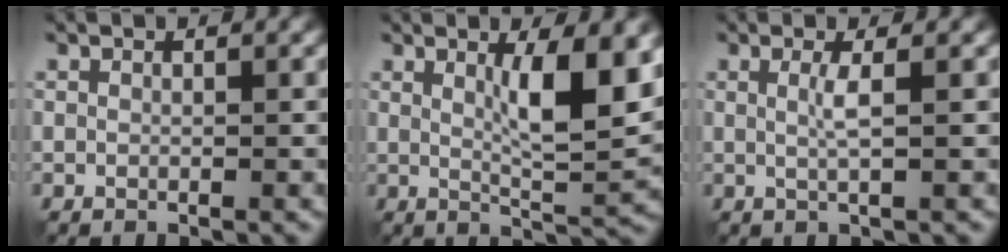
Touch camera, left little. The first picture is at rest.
{"total": 6.8, "force": [1.6, 1.6, 6.4], "torque": [-0.098, -0.010, 0.027]}
{"total": 1.6, "force": [-0.1, 0.2, 1.6], "torque": [-0.031, -0.002, -0.005]}